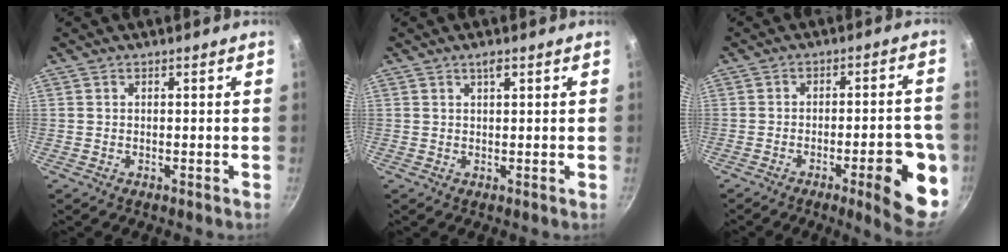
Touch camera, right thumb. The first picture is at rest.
{"total": 1.6, "force": [0.9, 0.4, 1.3], "torque": [-0.018, -0.004, 0.013]}
{"total": 13.6, "force": [-4.8, 4.0, 12.1], "torque": [-0.119, 0.020, -0.061]}